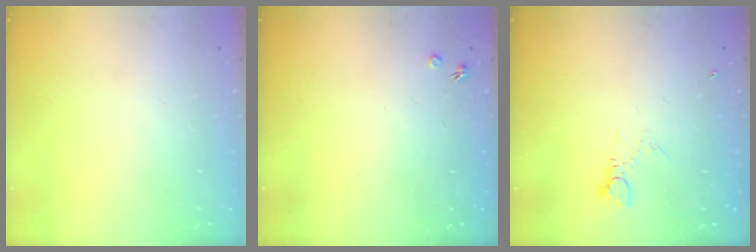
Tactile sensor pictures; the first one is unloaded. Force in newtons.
{"total": 1.7, "press": 1.7, "slide": 0.3}
{"total": 2.4, "press": 2.3, "slide": 0.3}